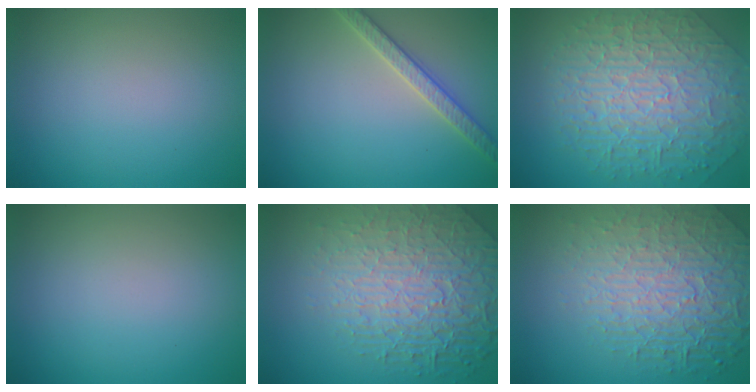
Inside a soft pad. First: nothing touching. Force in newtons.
{"total": 2.8, "press": 2.8, "slide": 0.4}
{"total": 10.0, "press": 6.7, "slide": 7.5}
{"total": 0.0}
{"total": 8.7, "press": 5.9, "slide": 6.4}
{"total": 8.4, "press": 5.7, "slide": 6.2}